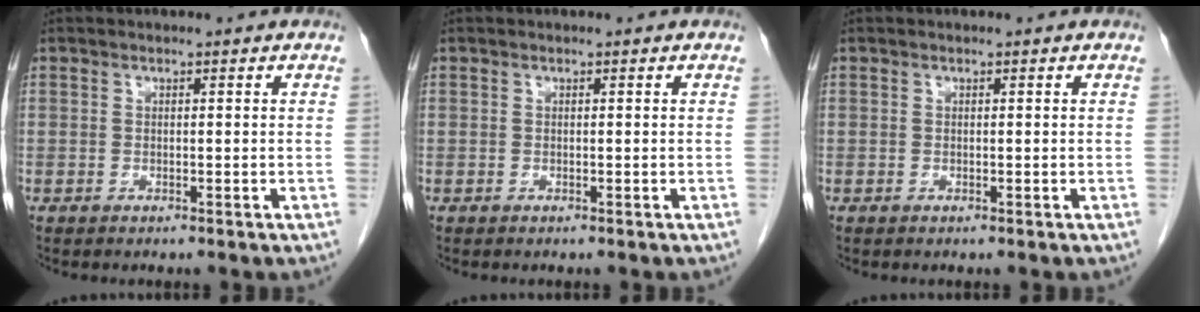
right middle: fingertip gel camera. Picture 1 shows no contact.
{"total": 0.0}
{"total": 0.0}